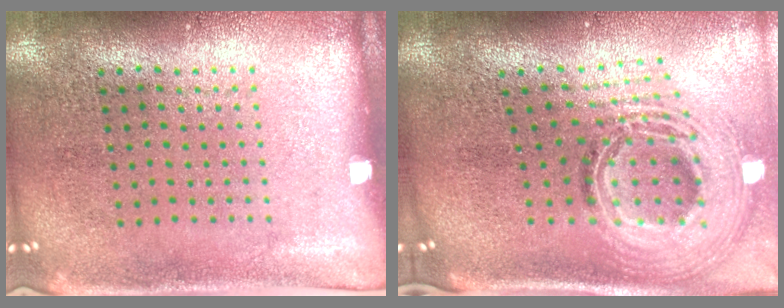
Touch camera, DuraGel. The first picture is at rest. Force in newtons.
{"total": 2.9, "press": 2.0, "slide": 2.1}